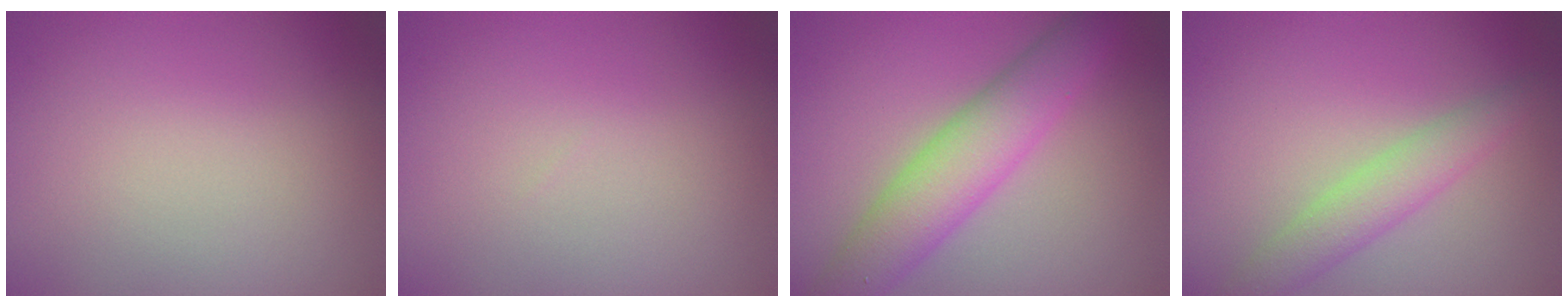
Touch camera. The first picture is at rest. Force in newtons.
{"total": 0.0}
{"total": 6.0, "press": 6.0, "slide": 0.1}
{"total": 2.4, "press": 2.4, "slide": 0.2}